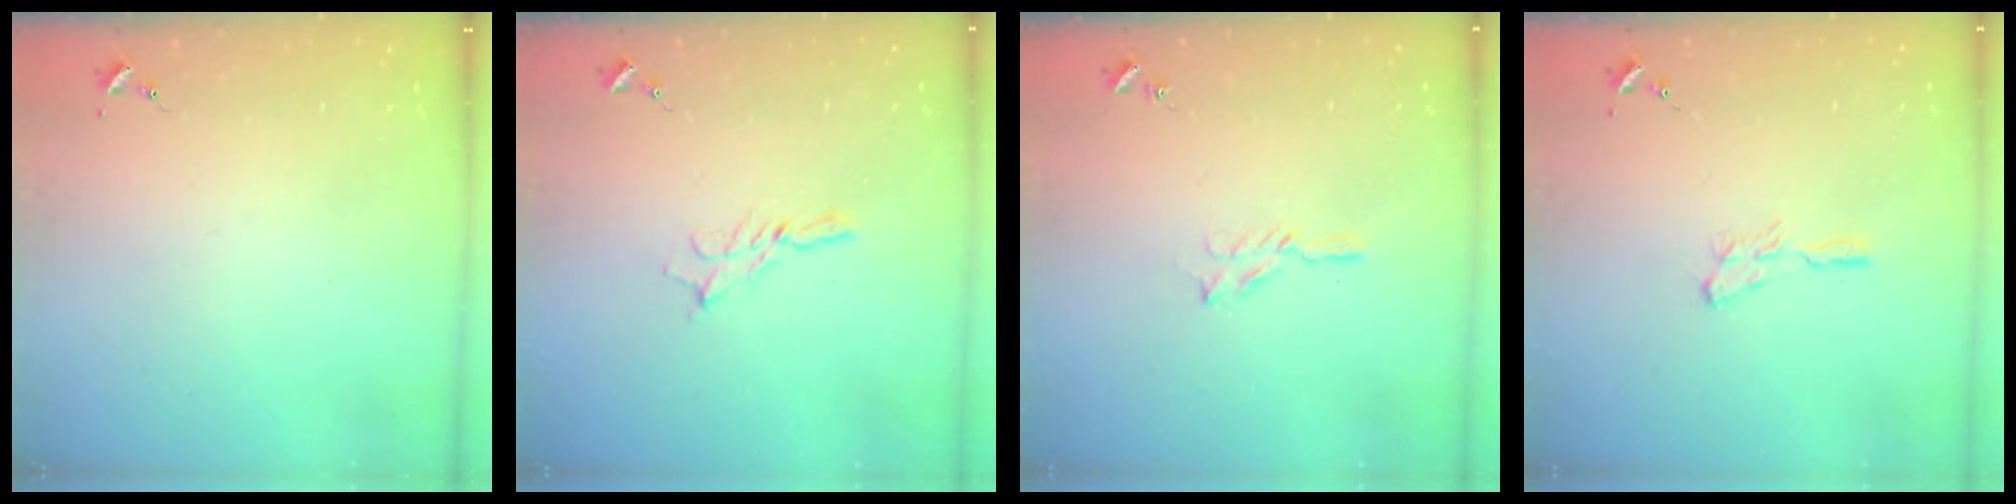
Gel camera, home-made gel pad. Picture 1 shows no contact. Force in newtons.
{"total": 5.8, "press": 5.8, "slide": 0.3}
{"total": 5.1, "press": 5.1, "slide": 0.5}
{"total": 5.6, "press": 5.6, "slide": 0.7}